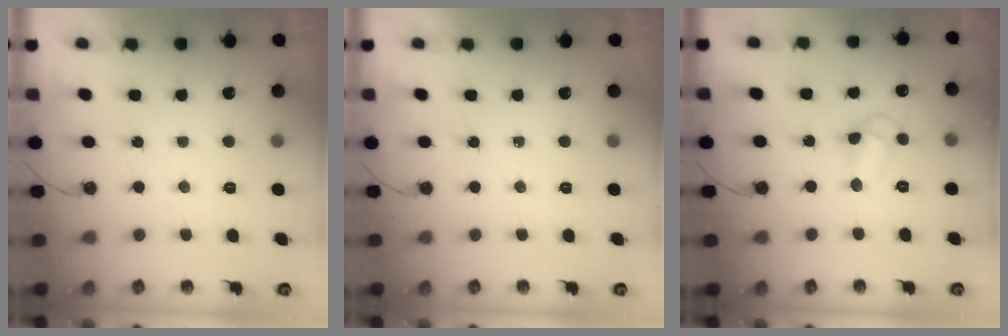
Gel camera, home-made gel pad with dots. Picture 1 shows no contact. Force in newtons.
{"total": 0.0}
{"total": 8.8, "press": 8.7, "slide": 0.7}